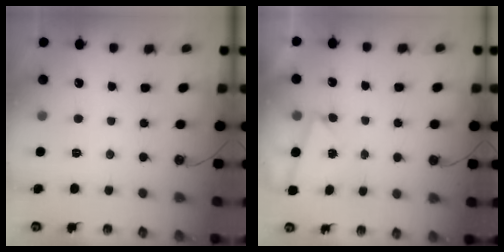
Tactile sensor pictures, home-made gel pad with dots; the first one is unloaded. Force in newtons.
{"total": 2.8, "press": 1.5, "slide": 2.3}